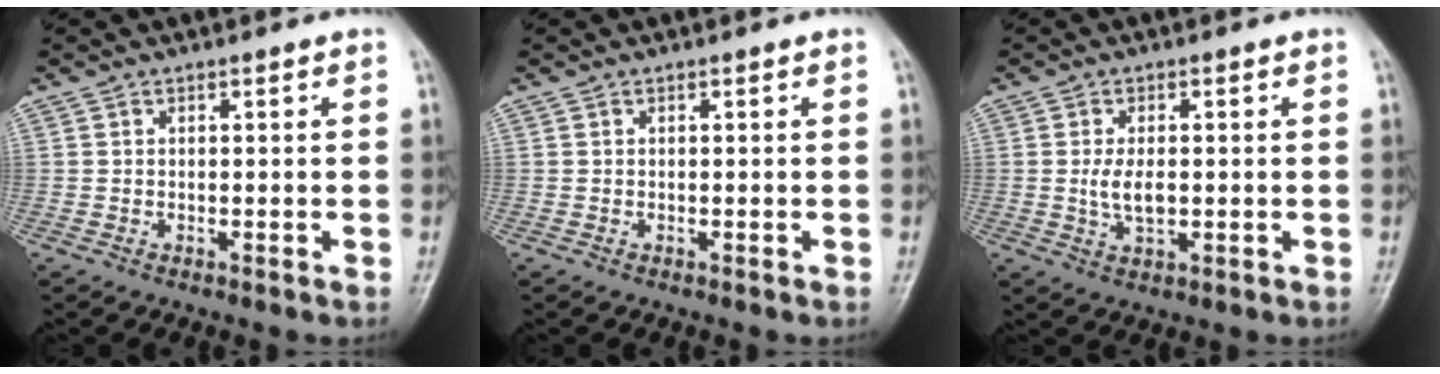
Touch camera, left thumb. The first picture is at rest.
{"total": 0.0}
{"total": 4.6, "force": [-0.1, 2.4, 3.9], "torque": [-0.074, -0.005, 0.000]}